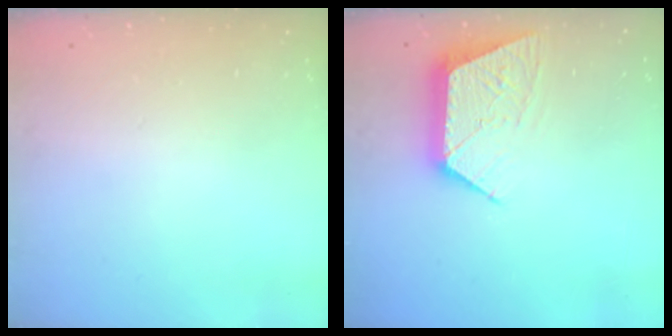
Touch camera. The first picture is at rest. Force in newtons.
{"total": 10.6, "press": 10.6, "slide": 0.7}